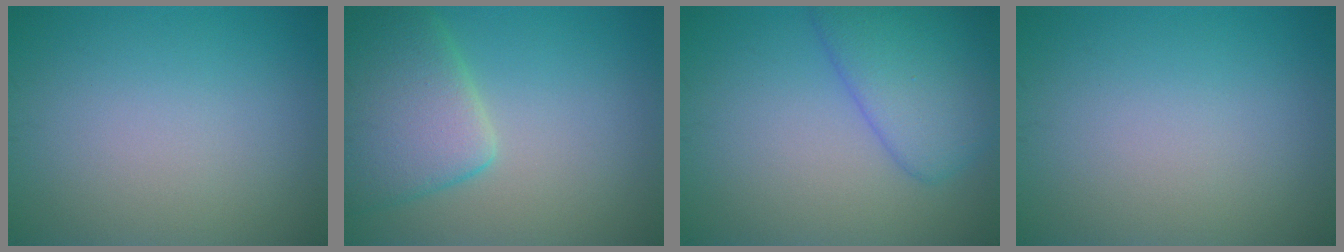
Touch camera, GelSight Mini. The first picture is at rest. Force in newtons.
{"total": 6.4, "press": 6.4, "slide": 0.3}
{"total": 5.3, "press": 5.3, "slide": 0.1}
{"total": 0.0}